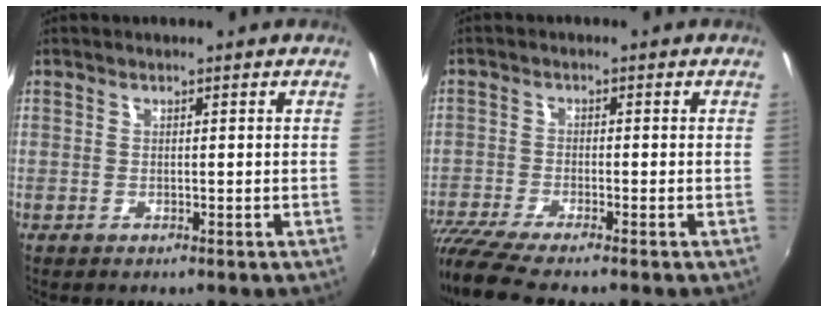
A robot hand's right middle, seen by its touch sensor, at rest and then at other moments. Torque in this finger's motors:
{"motor_torque": [1.07, -1.07, 0.16, 0.09]}